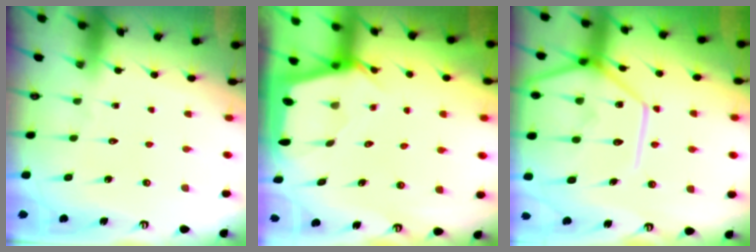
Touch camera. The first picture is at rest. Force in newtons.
{"total": 2.4, "press": 2.4, "slide": 0.3}
{"total": 19.7, "press": 19.6, "slide": 2.1}